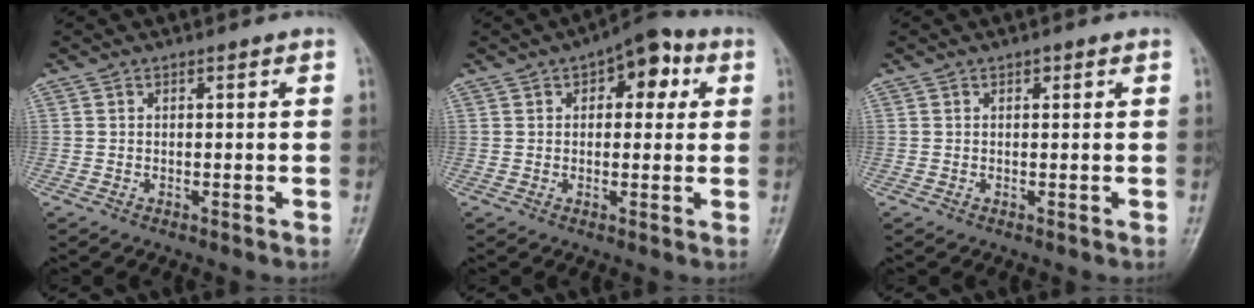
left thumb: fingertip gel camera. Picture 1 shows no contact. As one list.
[{"total": 8.8, "force": [3.2, 4.8, 6.6], "torque": [-0.048, 0.009, 0.032]}, {"total": 0.7, "force": [0.4, 0.4, 0.4], "torque": [-0.002, -0.001, 0.004]}]